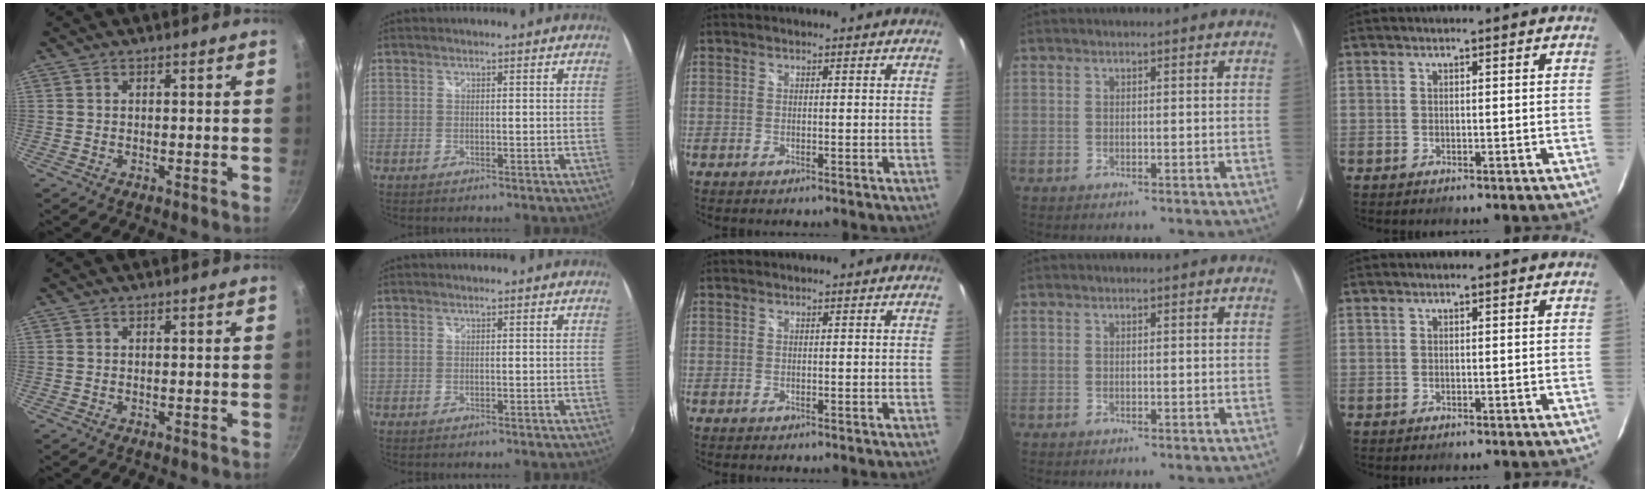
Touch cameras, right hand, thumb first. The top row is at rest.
{}